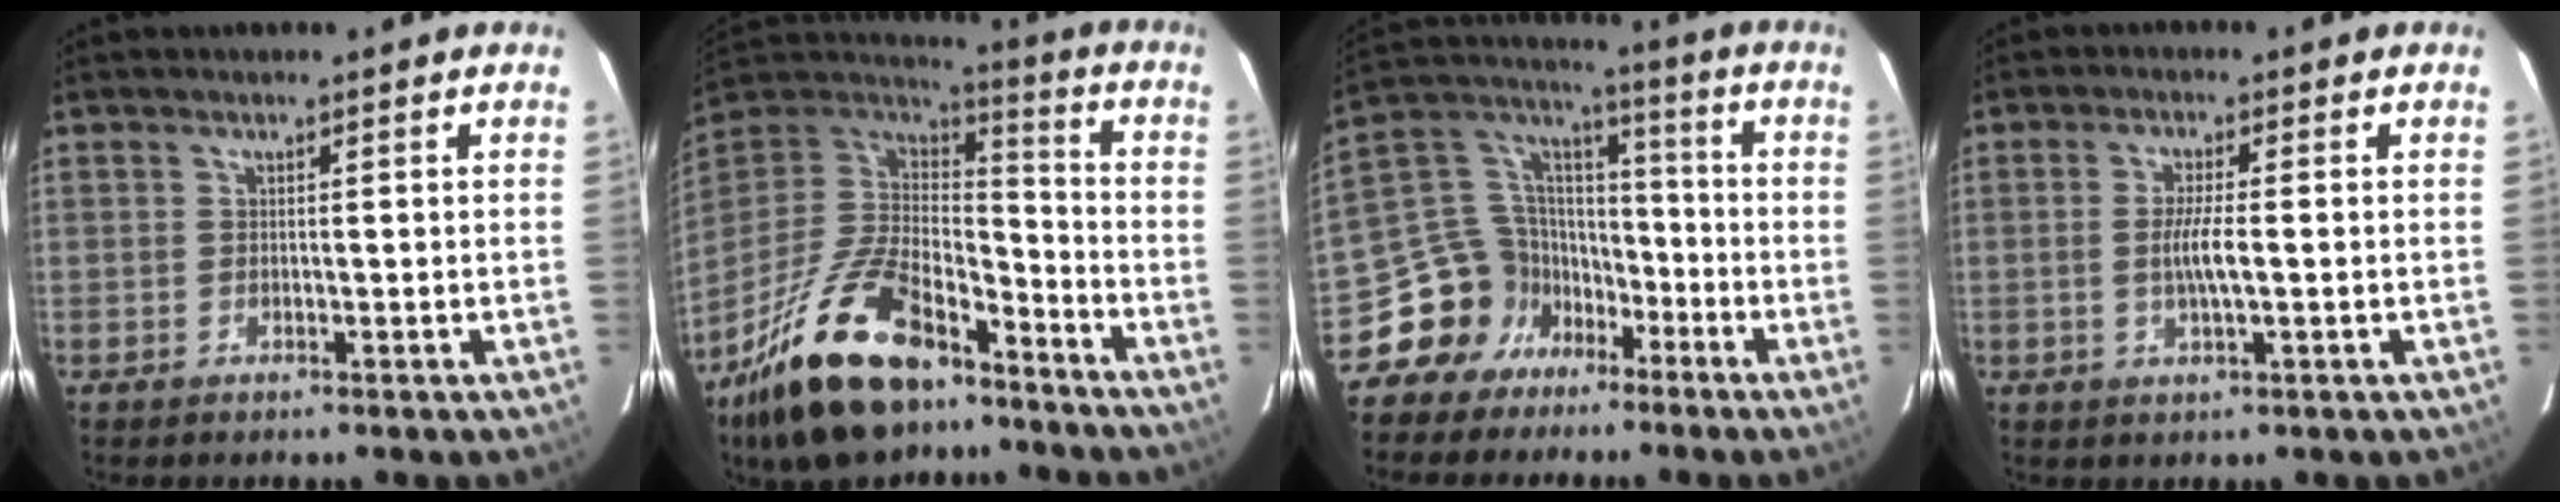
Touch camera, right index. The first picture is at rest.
{"total": 25.4, "force": [-16.8, 11.8, 14.9], "torque": [-0.309, -0.012, -0.278]}
{"total": 13.4, "force": [-8.3, 10.1, 2.9], "torque": [-0.073, 0.057, -0.142]}
{"total": 4.5, "force": [-0.6, 0.5, 4.4], "torque": [-0.082, -0.004, -0.009]}